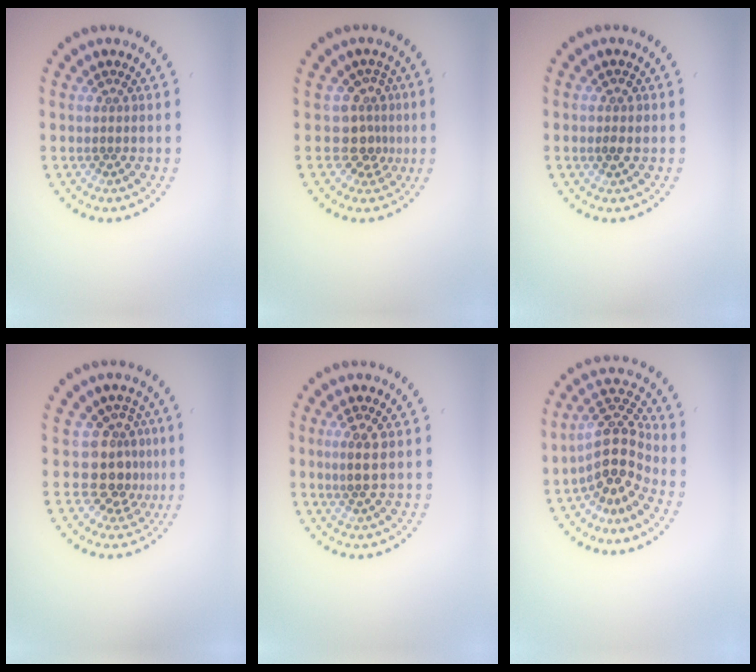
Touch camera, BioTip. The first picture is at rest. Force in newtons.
{"total": 2.8, "press": 2.0, "slide": 1.9}
{"total": 1.2, "press": 1.2, "slide": 0.1}
{"total": 3.9, "press": 2.9, "slide": 2.6}
{"total": 2.0, "press": 1.8, "slide": 0.8}
{"total": 4.4, "press": 3.7, "slide": 2.4}